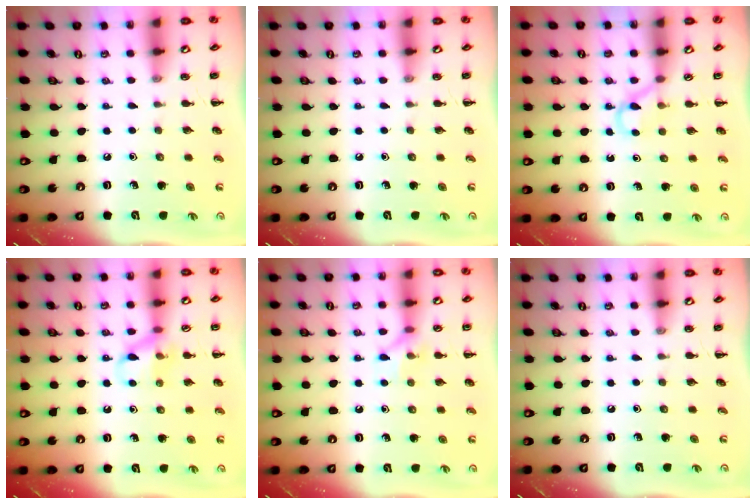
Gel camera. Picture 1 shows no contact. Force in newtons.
{"total": 0.0}
{"total": 3.0, "press": 2.8, "slide": 1.1}
{"total": 9.6, "press": 9.5, "slide": 1.6}
{"total": 7.1, "press": 7.1, "slide": 0.8}
{"total": 0.0}